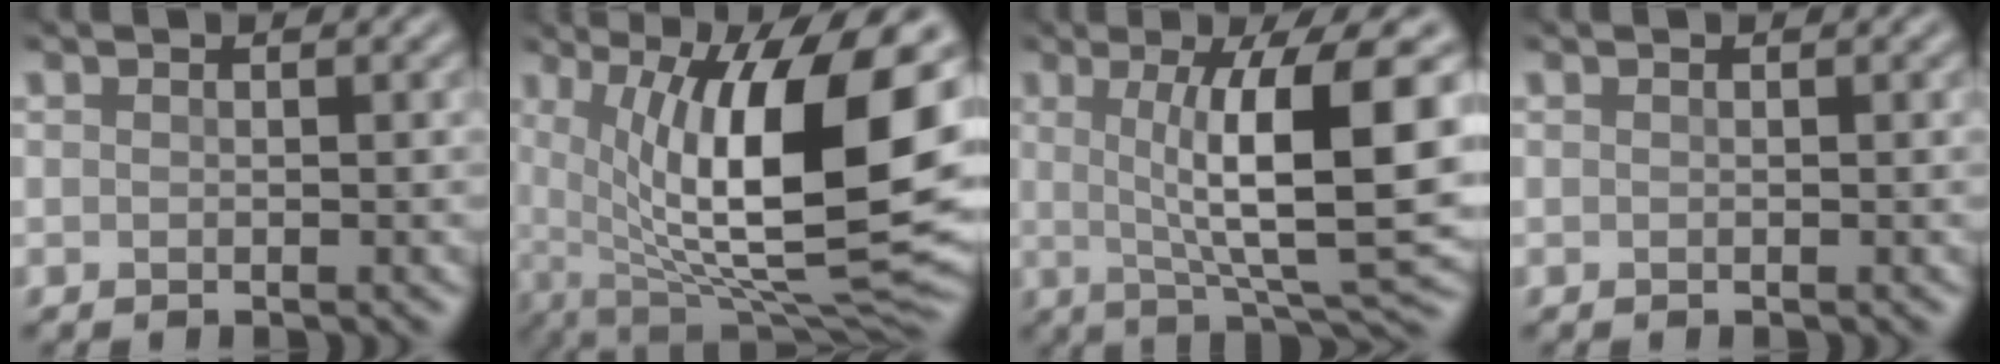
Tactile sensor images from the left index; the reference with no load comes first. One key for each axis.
{"total": 16.0, "fx": 3.0, "fy": 5.8, "fz": 14.6, "tx": -0.231, "ty": -0.007, "tz": 0.052}
{"total": 11.2, "fx": 1.4, "fy": 2.3, "fz": 10.8, "tx": -0.151, "ty": -0.005, "tz": 0.028}
{"total": 0.0}